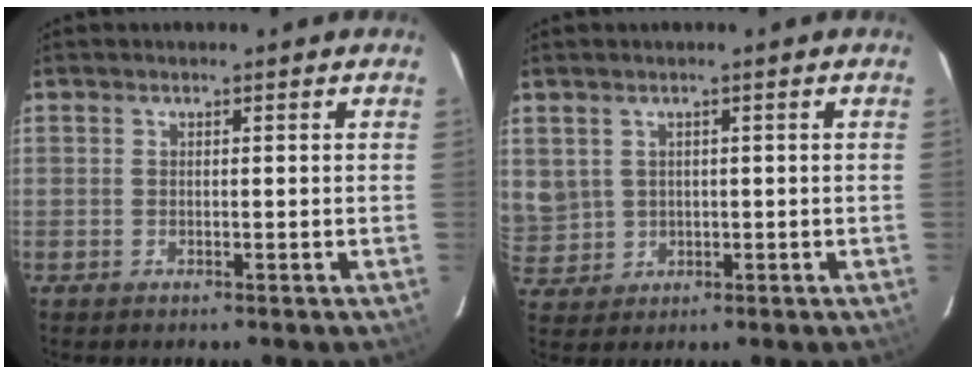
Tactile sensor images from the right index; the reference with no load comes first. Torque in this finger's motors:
{"motor_torque": [0.51, 0.21, 0.07, 0.04]}